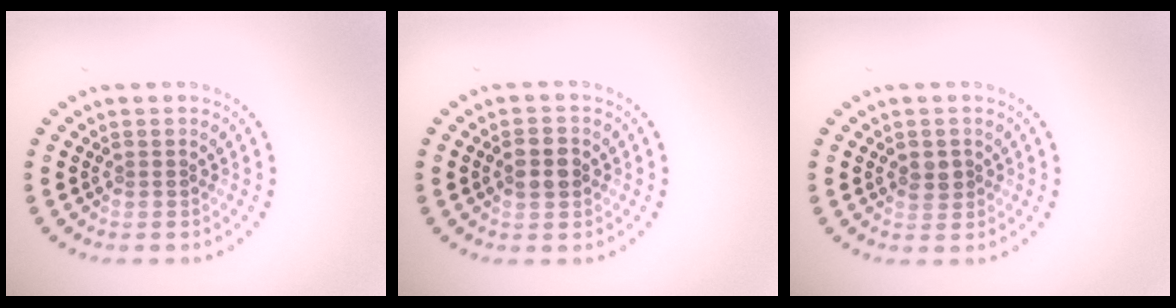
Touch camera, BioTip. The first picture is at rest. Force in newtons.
{"total": 2.8, "press": 2.8, "slide": 0.2}
{"total": 1.5, "press": 1.5, "slide": 0.3}